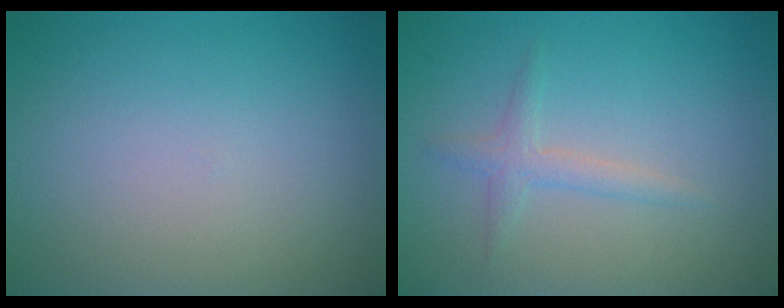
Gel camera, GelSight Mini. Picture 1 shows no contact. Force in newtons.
{"total": 1.6, "press": 1.6, "slide": 0.0}